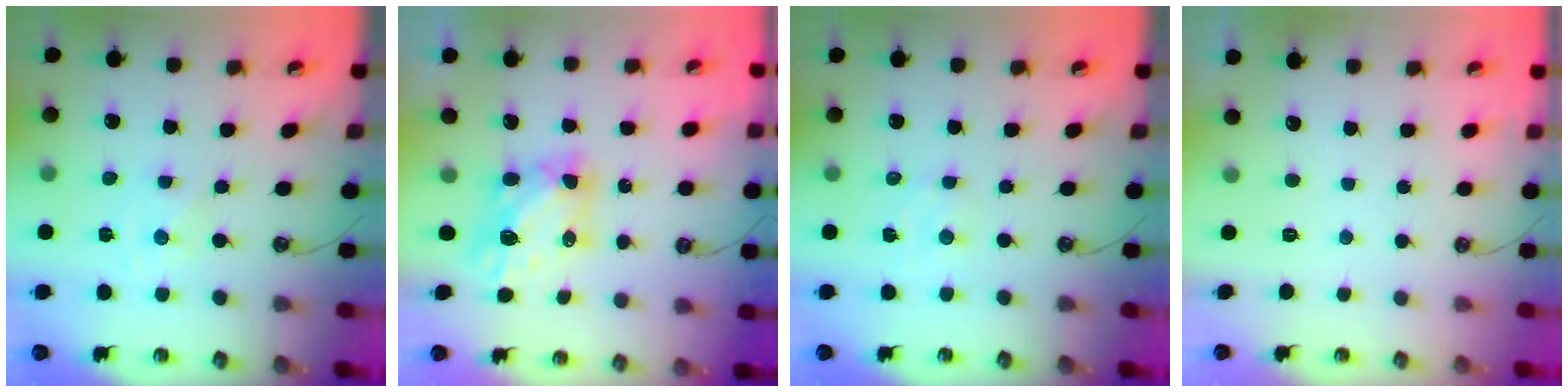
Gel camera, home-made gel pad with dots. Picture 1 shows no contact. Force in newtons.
{"total": 7.0, "press": 6.9, "slide": 0.8}
{"total": 1.8, "press": 1.8, "slide": 0.3}
{"total": 0.0}